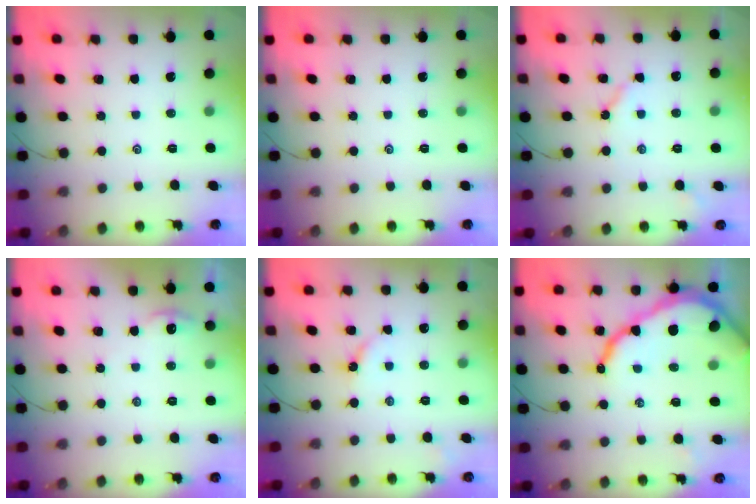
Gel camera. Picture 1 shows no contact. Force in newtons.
{"total": 0.0}
{"total": 3.5, "press": 3.5, "slide": 0.3}
{"total": 2.5, "press": 2.5, "slide": 0.3}
{"total": 3.5, "press": 3.4, "slide": 0.6}
{"total": 15.2, "press": 15.2, "slide": 1.6}